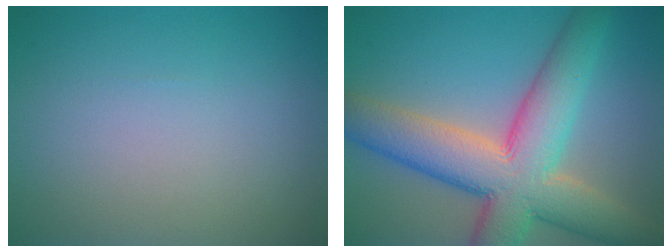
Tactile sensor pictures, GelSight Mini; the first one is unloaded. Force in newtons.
{"total": 11.0, "press": 11.0, "slide": 0.6}